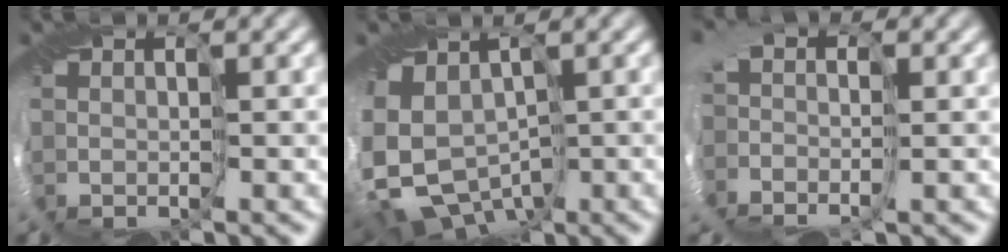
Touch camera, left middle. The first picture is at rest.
{"total": 6.7, "force": [-3.0, 4.6, 3.9], "torque": [-0.080, -0.014, -0.057]}
{"total": 4.2, "force": [-1.2, 2.9, 2.8], "torque": [-0.037, 0.010, -0.028]}